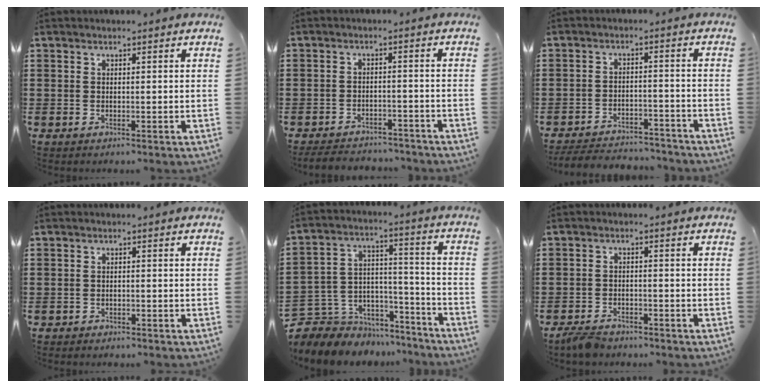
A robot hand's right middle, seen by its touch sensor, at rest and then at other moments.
{"total": 3.7, "force": [-3.6, 0.7, 0.1], "torque": [-0.012, 0.000, -0.080]}
{"total": 4.8, "force": [-4.7, 0.6, 0.5], "torque": [-0.014, 0.006, -0.099]}
{"total": 1.2, "force": [-1.2, 0.3, -0.1], "torque": [-0.001, 0.004, -0.028]}
{"total": 6.2, "force": [-4.4, 4.4, -0.5], "torque": [-0.016, -0.004, -0.083]}
{"total": 3.0, "force": [-2.8, 0.8, 0.7], "torque": [-0.023, 0.002, -0.060]}